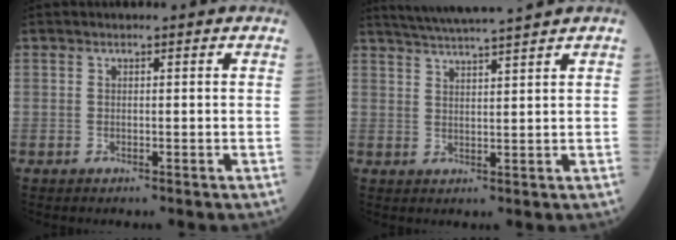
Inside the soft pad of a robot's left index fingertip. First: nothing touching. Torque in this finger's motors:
{"motor_torque": [1.05, -1.08, 0.46, 0.10]}